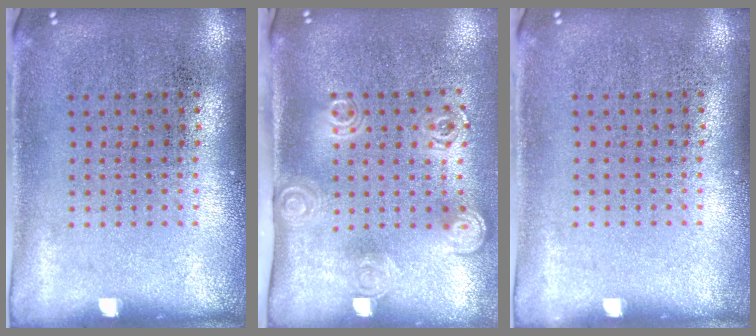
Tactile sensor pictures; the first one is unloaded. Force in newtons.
{"total": 2.0, "press": 1.4, "slide": 1.5}
{"total": 0.0}